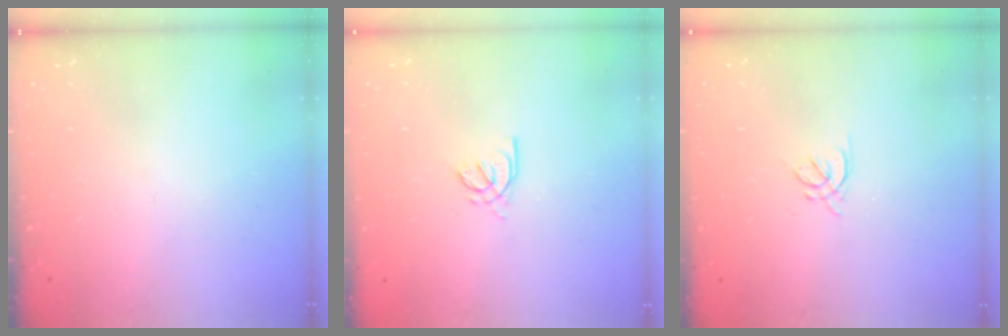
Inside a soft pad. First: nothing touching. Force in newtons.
{"total": 2.4, "press": 2.4, "slide": 0.6}
{"total": 2.8, "press": 2.8, "slide": 0.7}